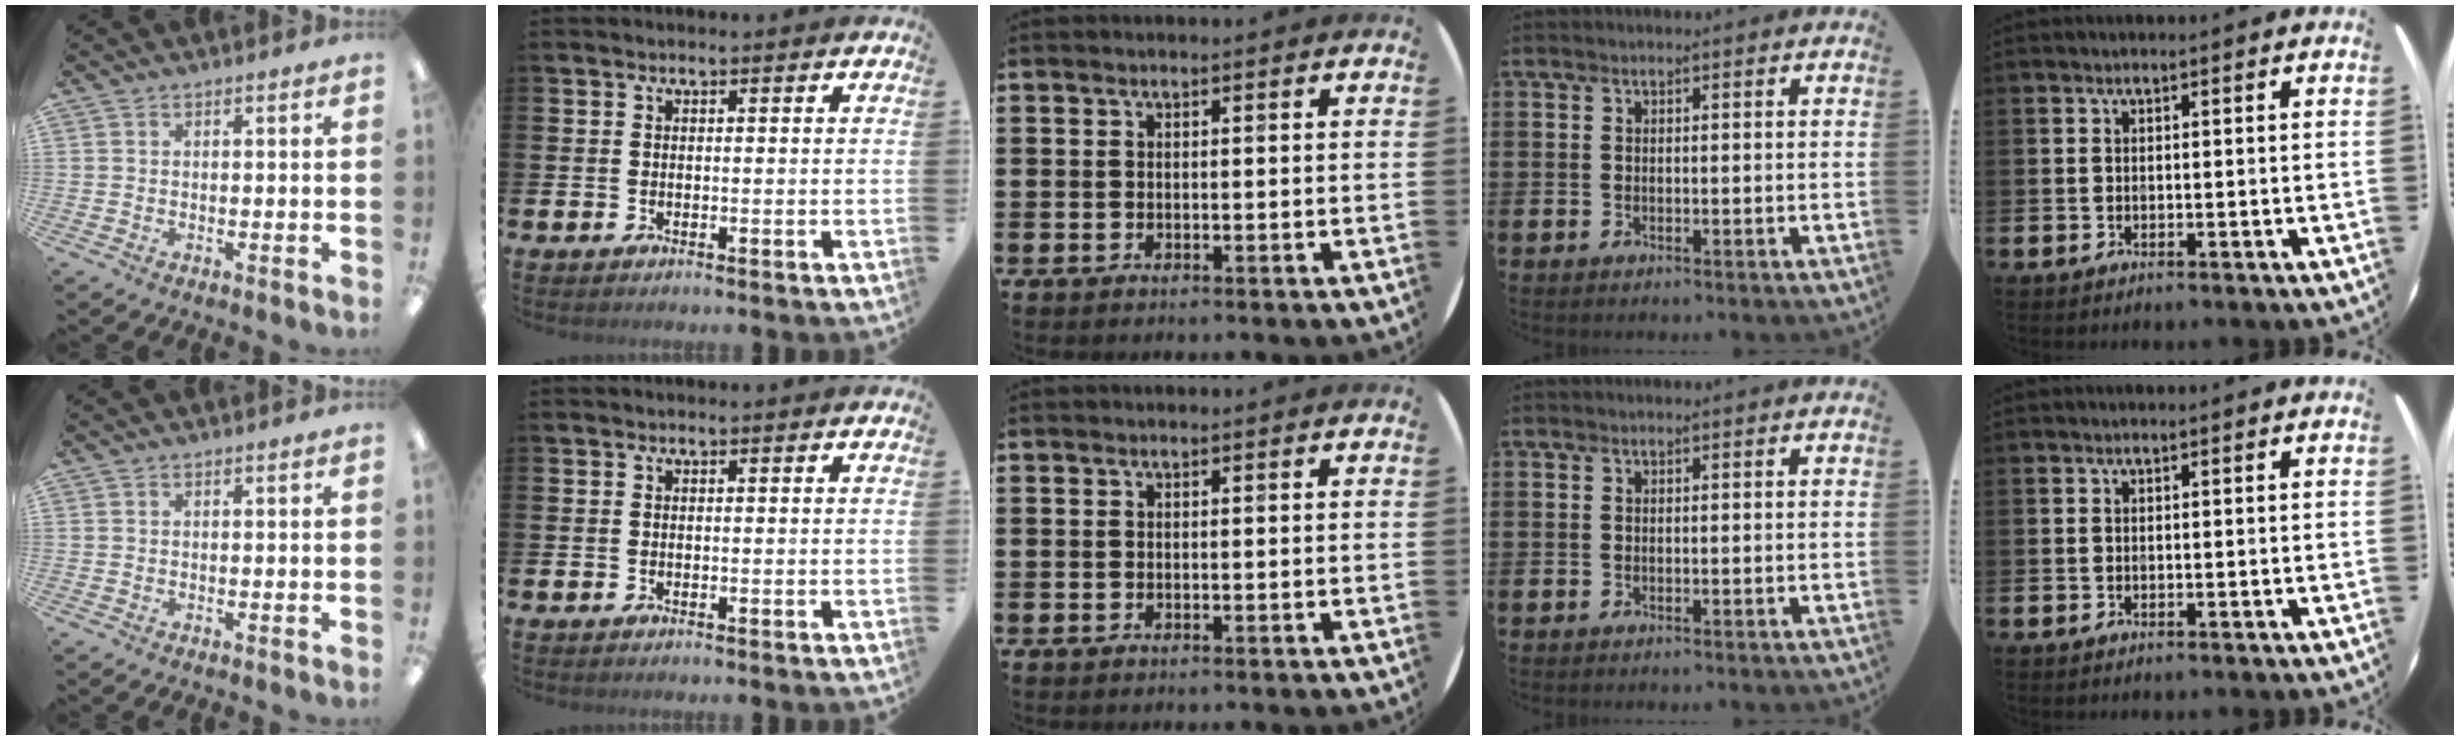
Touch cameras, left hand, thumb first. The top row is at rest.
{}